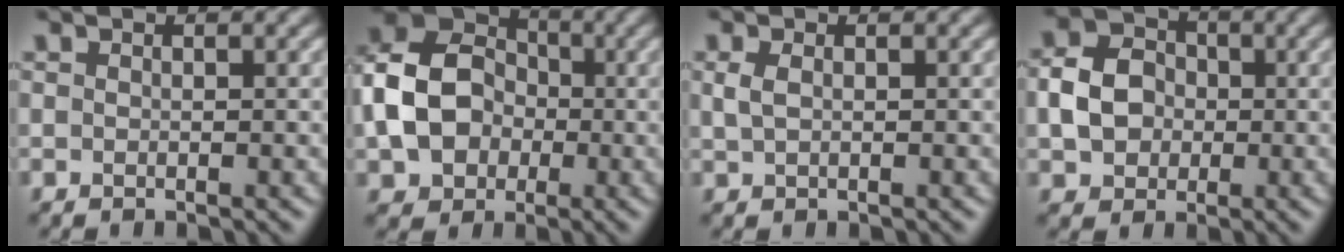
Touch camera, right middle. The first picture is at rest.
{"total": 9.2, "force": [-1.3, 7.3, 5.6], "torque": [-0.120, 0.003, -0.035]}
{"total": 1.3, "force": [0.3, 0.8, 0.9], "torque": [-0.026, 0.001, 0.007]}
{"total": 4.7, "force": [-0.4, 4.0, 2.5], "torque": [-0.047, 0.007, -0.011]}